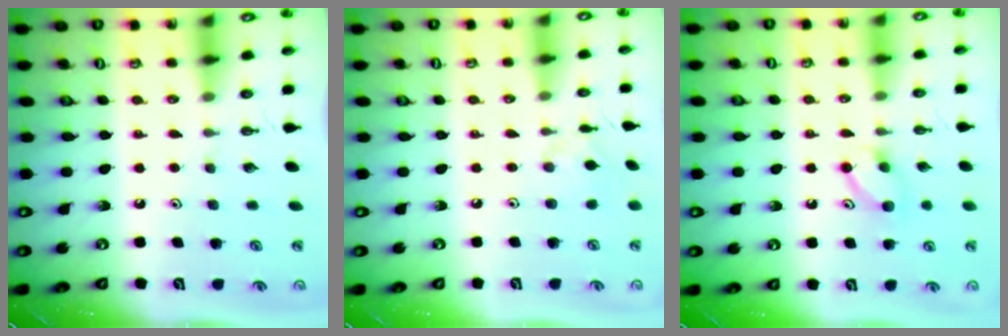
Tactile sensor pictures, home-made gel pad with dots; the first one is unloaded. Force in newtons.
{"total": 2.8, "press": 2.7, "slide": 0.6}
{"total": 6.9, "press": 6.7, "slide": 1.4}